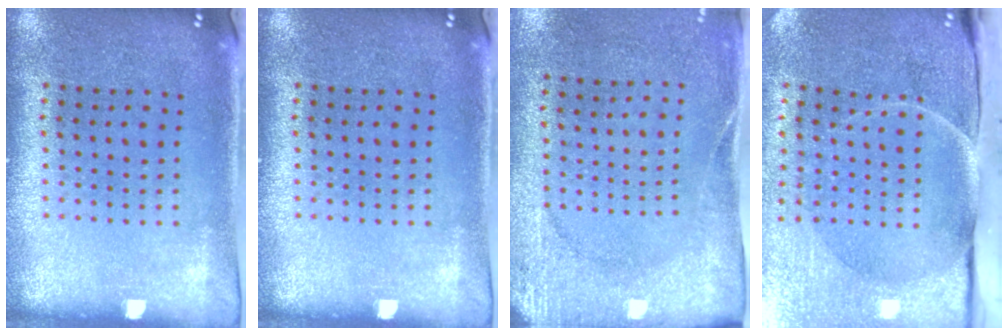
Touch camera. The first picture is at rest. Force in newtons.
{"total": 0.0}
{"total": 2.6, "press": 2.1, "slide": 1.6}
{"total": 4.9, "press": 3.9, "slide": 2.9}